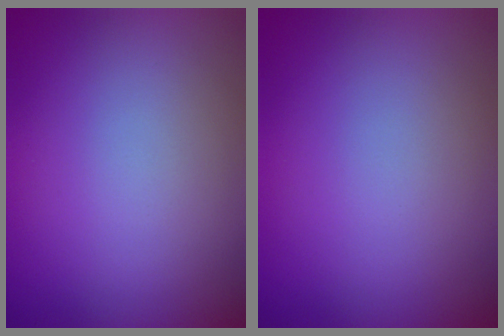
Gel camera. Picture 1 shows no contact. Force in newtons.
{"total": 0.0}